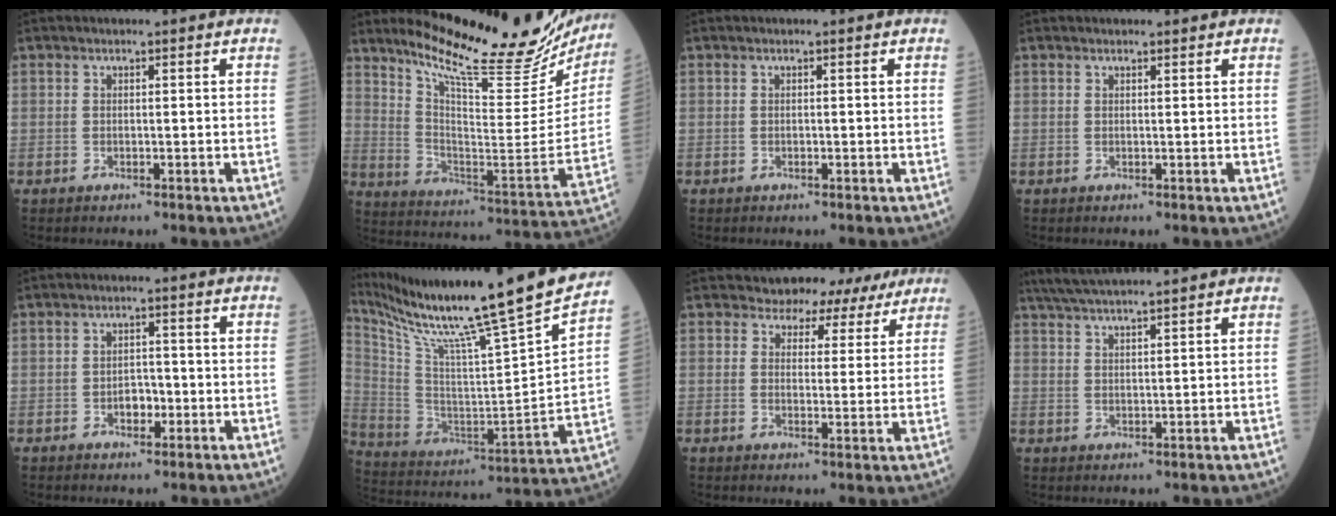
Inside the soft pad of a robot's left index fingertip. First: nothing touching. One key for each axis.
{"total": 26.6, "fx": 23.0, "fy": 4.5, "fz": 12.7, "tx": -0.200, "ty": -0.076, "tz": 0.313}
{"total": 0.0}
{"total": 0.6, "fx": 0.6, "fy": 0.0, "fz": 0.0, "tx": -0.007, "ty": 0.000, "tz": 0.009}
{"total": 2.7, "fx": -1.1, "fy": 1.6, "fz": 1.8, "tx": -0.025, "ty": 0.005, "tz": -0.017}
{"total": 29.1, "fx": 24.1, "fy": -1.6, "fz": 16.2, "tx": -0.300, "ty": -0.077, "tz": 0.373}
{"total": 7.6, "fx": 6.7, "fy": 3.6, "fz": -0.2, "tx": 0.018, "ty": -0.002, "tz": 0.061}
{"total": 9.7, "fx": 8.6, "fy": -0.5, "fz": 4.4, "tx": -0.076, "ty": 0.033, "tz": 0.132}